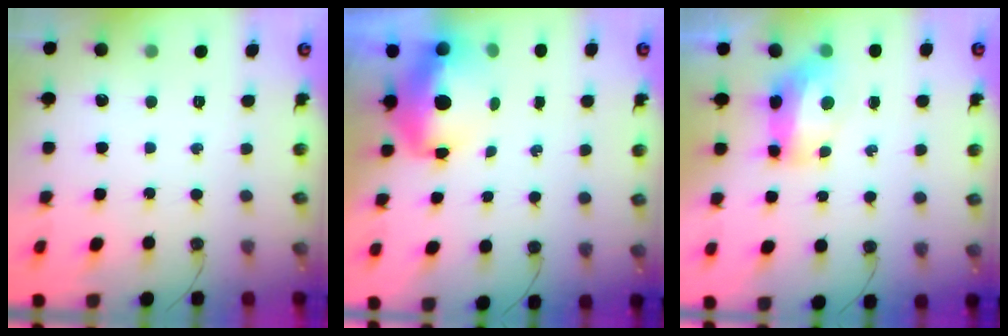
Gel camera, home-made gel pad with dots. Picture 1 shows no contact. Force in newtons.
{"total": 8.9, "press": 8.9, "slide": 0.9}
{"total": 8.0, "press": 7.9, "slide": 0.9}